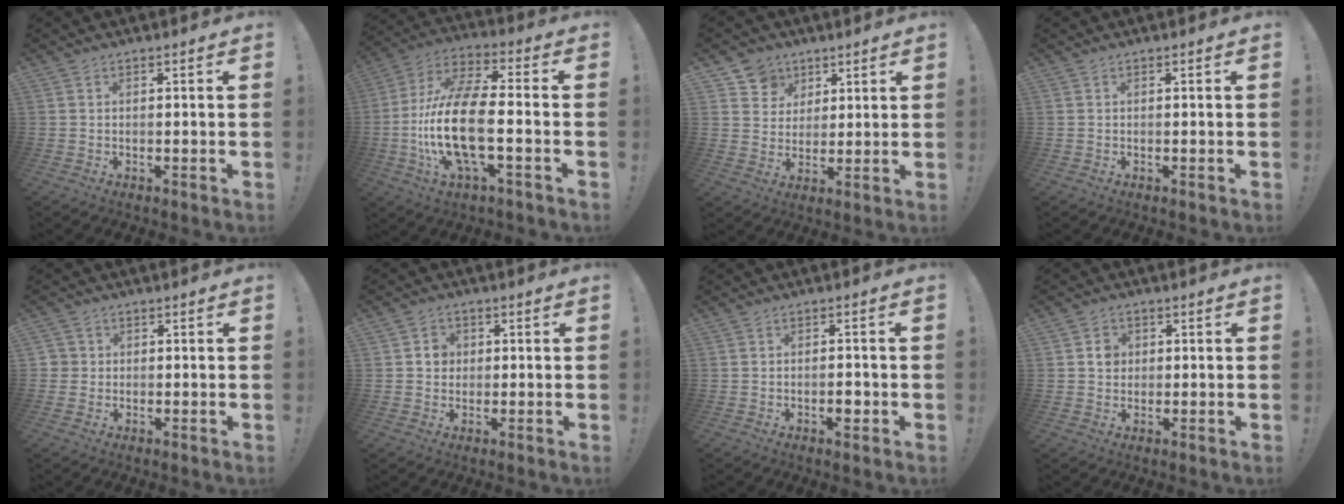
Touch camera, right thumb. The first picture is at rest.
{"total": 20.0, "force": [-3.6, 7.7, 18.2], "torque": [-0.380, 0.005, -0.062]}
{"total": 8.2, "force": [4.2, 6.9, 1.1], "torque": [-0.013, -0.032, 0.085]}
{"total": 0.0}
{"total": 2.3, "force": [-0.1, 2.2, 0.4], "torque": [-0.004, 0.004, -0.002]}
{"total": 4.0, "force": [0.4, 3.7, 1.5], "torque": [-0.013, 0.002, 0.004]}
{"total": 2.7, "force": [-1.1, 1.6, 1.9], "torque": [-0.012, 0.001, -0.021]}
{"total": 3.8, "force": [0.5, 3.5, 1.4], "torque": [-0.003, -0.003, 0.004]}